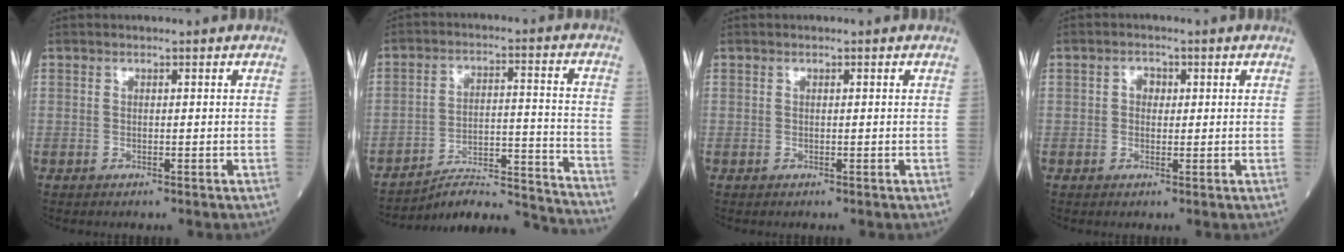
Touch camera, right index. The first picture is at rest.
{"total": 19.0, "force": [-18.5, -0.8, 4.0], "torque": [-0.039, 0.012, -0.265]}
{"total": 0.0}
{"total": 1.8, "force": [0.3, 1.4, 1.1], "torque": [-0.016, 0.006, 0.003]}